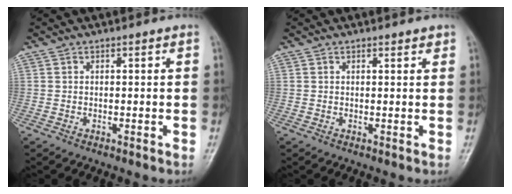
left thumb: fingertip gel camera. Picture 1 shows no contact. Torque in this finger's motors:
{"motor_torque": [-0.16, -0.15, -0.02, -0.05, 0.04]}